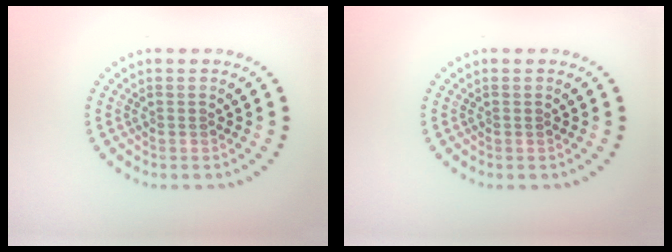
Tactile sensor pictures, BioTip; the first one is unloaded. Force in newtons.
{"total": 0.0}